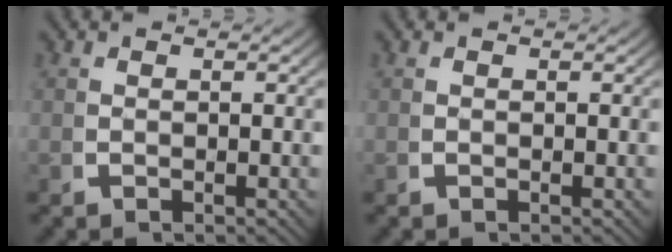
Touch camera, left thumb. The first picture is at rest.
{"total": 0.0}